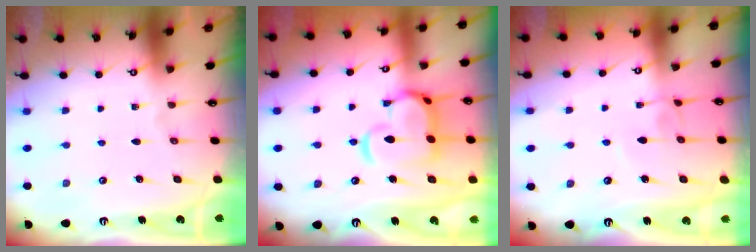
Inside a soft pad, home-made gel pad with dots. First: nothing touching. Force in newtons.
{"total": 9.0, "press": 8.9, "slide": 1.5}
{"total": 3.6, "press": 3.6, "slide": 0.1}